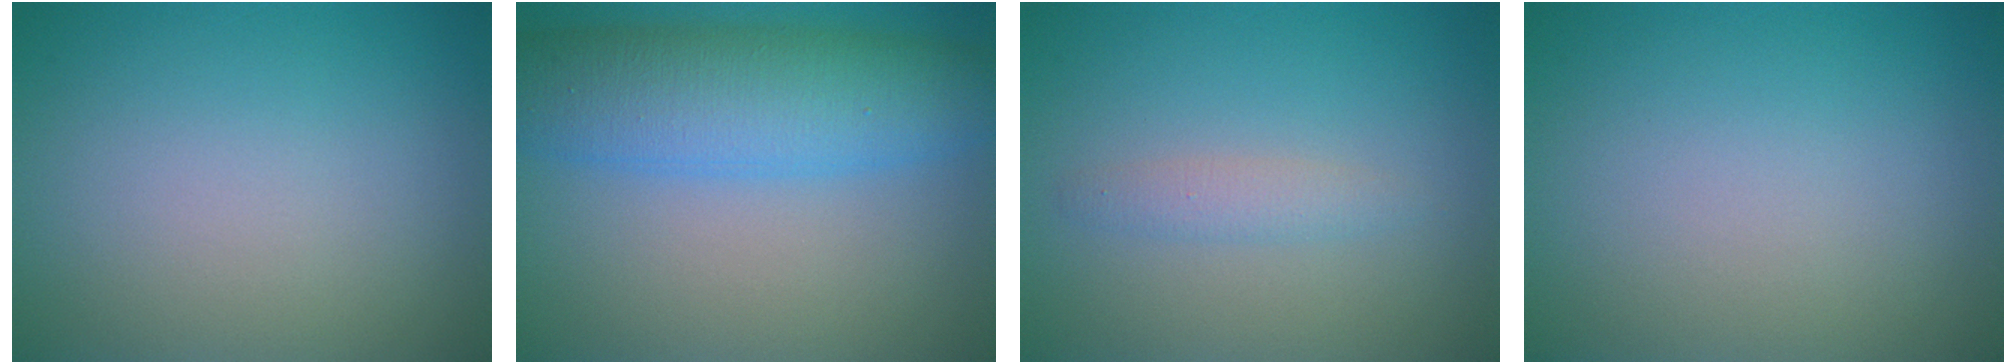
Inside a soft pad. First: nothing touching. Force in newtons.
{"total": 8.4, "press": 8.4, "slide": 0.3}
{"total": 1.5, "press": 1.5, "slide": 0.0}
{"total": 0.0}